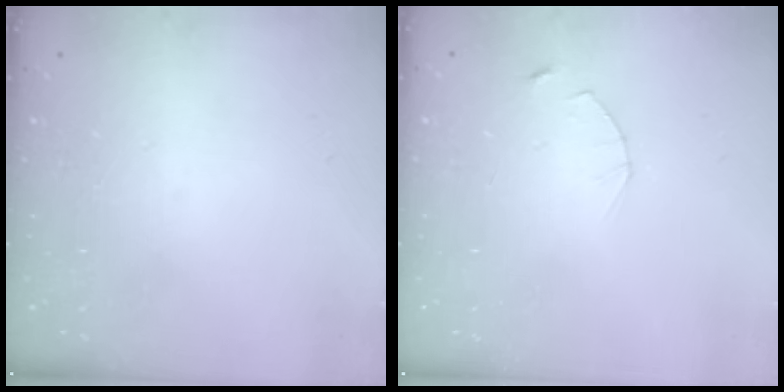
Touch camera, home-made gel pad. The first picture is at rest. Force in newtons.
{"total": 2.5, "press": 2.4, "slide": 0.3}